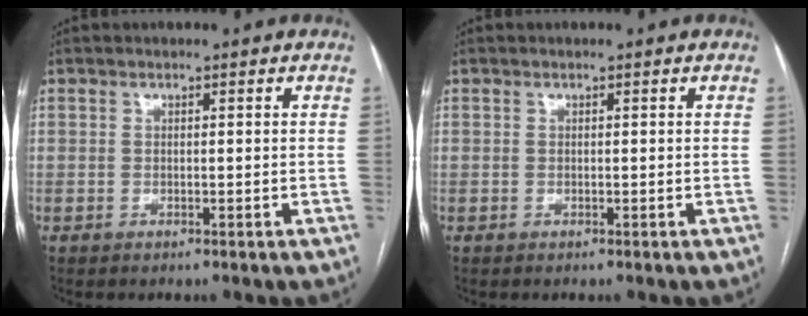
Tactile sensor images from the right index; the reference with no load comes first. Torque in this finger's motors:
{"motor_torque": [0.00, 0.00, 0.00, 0.00]}